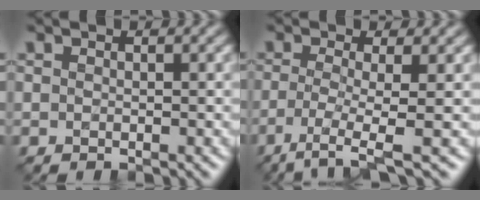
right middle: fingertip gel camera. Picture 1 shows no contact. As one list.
[{"total": 4.0, "force": [-1.7, 0.6, 3.5], "torque": [-0.067, -0.010, -0.042]}]